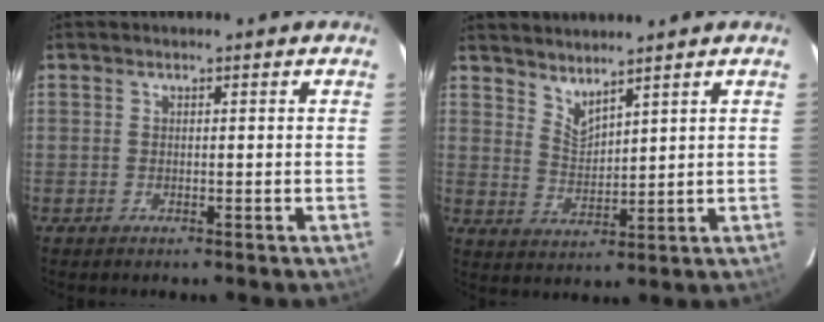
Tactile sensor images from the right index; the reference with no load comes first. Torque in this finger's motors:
{"motor_torque": [-0.21, 0.09, -0.01, 0.00]}